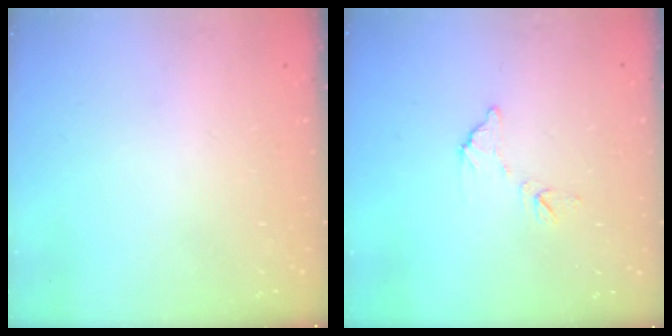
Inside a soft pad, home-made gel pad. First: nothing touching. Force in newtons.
{"total": 7.5, "press": 7.5, "slide": 0.4}